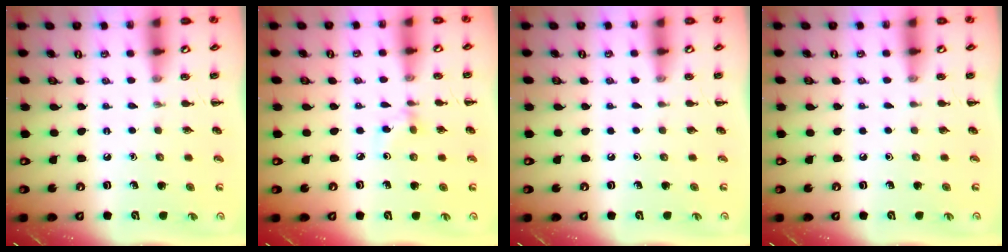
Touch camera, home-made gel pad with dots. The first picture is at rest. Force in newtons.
{"total": 2.8, "press": 2.6, "slide": 1.0}
{"total": 0.0}
{"total": 0.0}